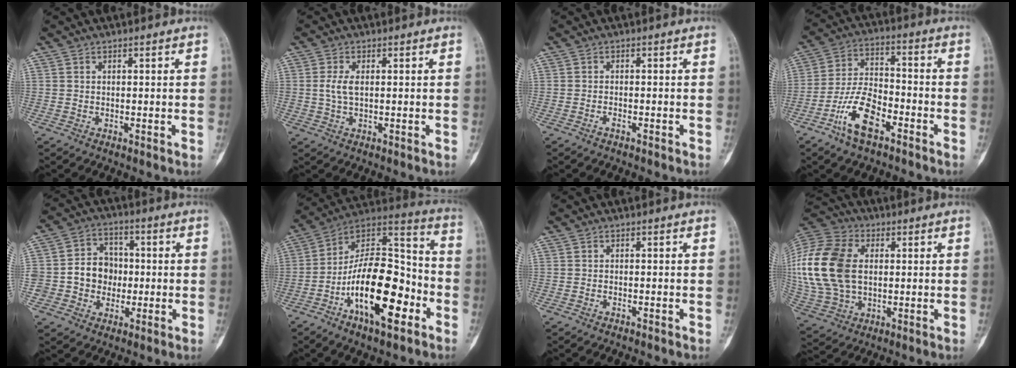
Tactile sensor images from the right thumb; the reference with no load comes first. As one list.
[{"total": 3.3, "force": [0.3, 1.7, 2.9], "torque": [-0.066, 0.001, 0.006]}, {"total": 1.0, "force": [-0.7, 0.3, 0.5], "torque": [-0.011, 0.007, -0.013]}, {"total": 11.2, "force": [-6.1, 5.2, 7.9], "torque": [-0.148, 0.040, -0.118]}, {"total": 10.1, "force": [-1.1, 8.9, 4.7], "torque": [-0.035, 0.028, -0.025]}, {"total": 22.4, "force": [-8.3, 9.7, 18.4], "torque": [-0.282, 0.068, -0.138]}, {"total": 0.5, "force": [-0.4, 0.2, 0.2], "torque": [-0.008, 0.006, -0.008]}, {"total": 22.6, "force": [2.2, 15.3, 16.5], "torque": [-0.378, 0.007, 0.045]}]